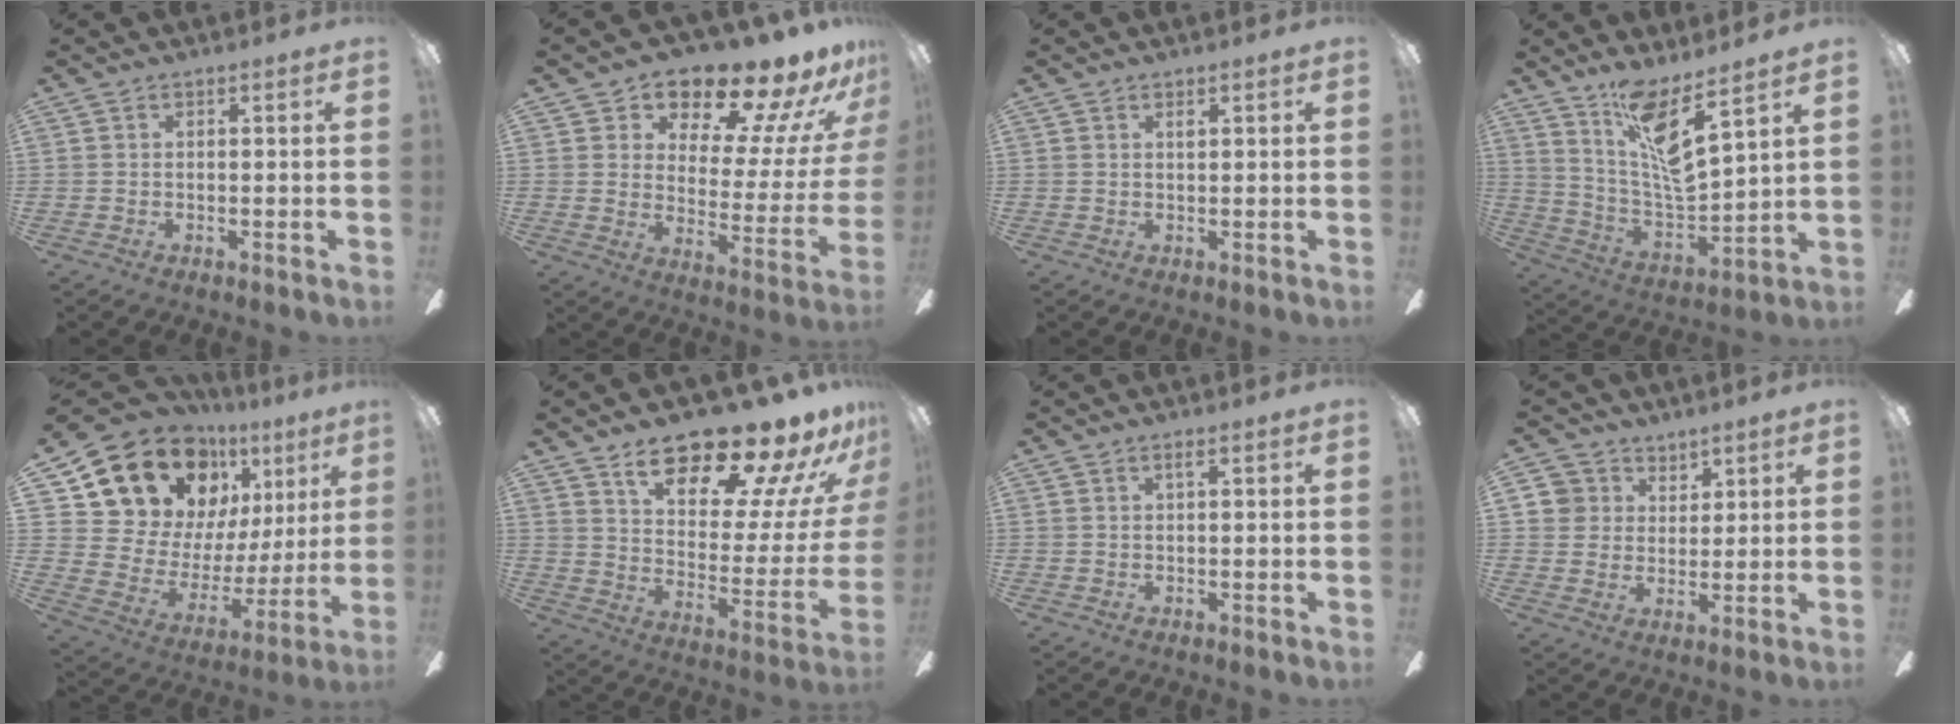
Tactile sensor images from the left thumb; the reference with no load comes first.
{"total": 17.0, "force": [14.3, 5.6, 7.4], "torque": [-0.109, -0.113, 0.235]}
{"total": 1.1, "force": [0.8, 0.5, 0.5], "torque": [-0.002, -0.002, 0.013]}
{"total": 13.4, "force": [9.2, 3.0, 9.2], "torque": [-0.181, -0.064, 0.161]}
{"total": 17.5, "force": [12.2, 11.0, 6.2], "torque": [-0.127, -0.091, 0.243]}
{"total": 21.5, "force": [17.1, 5.7, 11.9], "torque": [-0.180, -0.124, 0.278]}
{"total": 1.2, "force": [0.7, 0.3, 0.9], "torque": [-0.021, 0.002, 0.011]}
{"total": 6.5, "force": [4.1, 5.0, -0.3], "torque": [-0.010, -0.019, 0.081]}